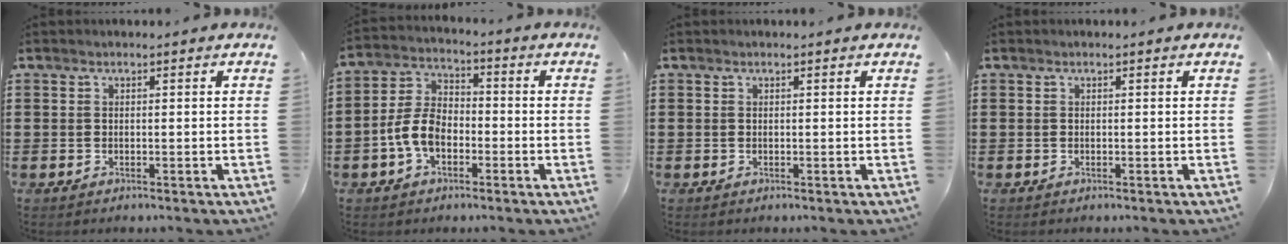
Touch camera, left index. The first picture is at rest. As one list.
[{"total": 6.6, "force": [-2.5, 4.2, 4.5], "torque": [-0.114, 0.007, -0.056]}, {"total": 0.0}, {"total": 0.0}]